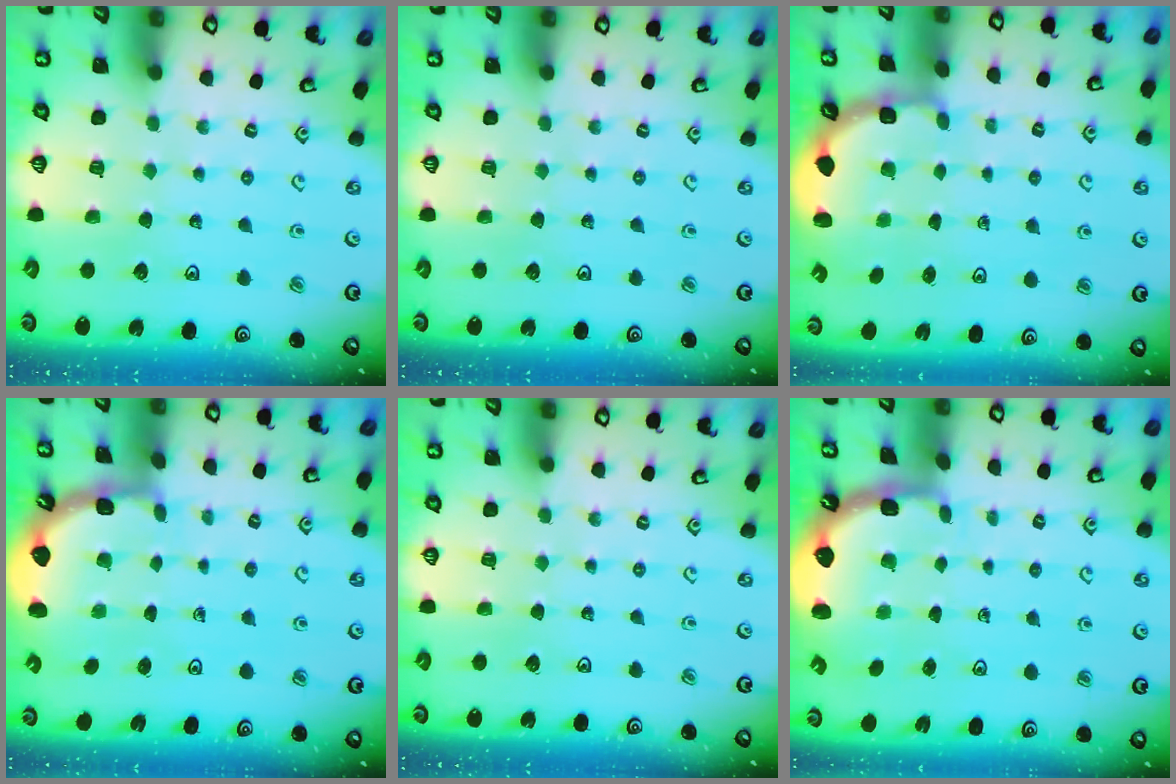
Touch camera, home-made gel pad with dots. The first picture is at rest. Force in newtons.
{"total": 0.0}
{"total": 2.7, "press": 2.4, "slide": 1.4}
{"total": 1.9, "press": 1.9, "slide": 0.2}
{"total": 0.0}
{"total": 2.3, "press": 1.7, "slide": 1.6}